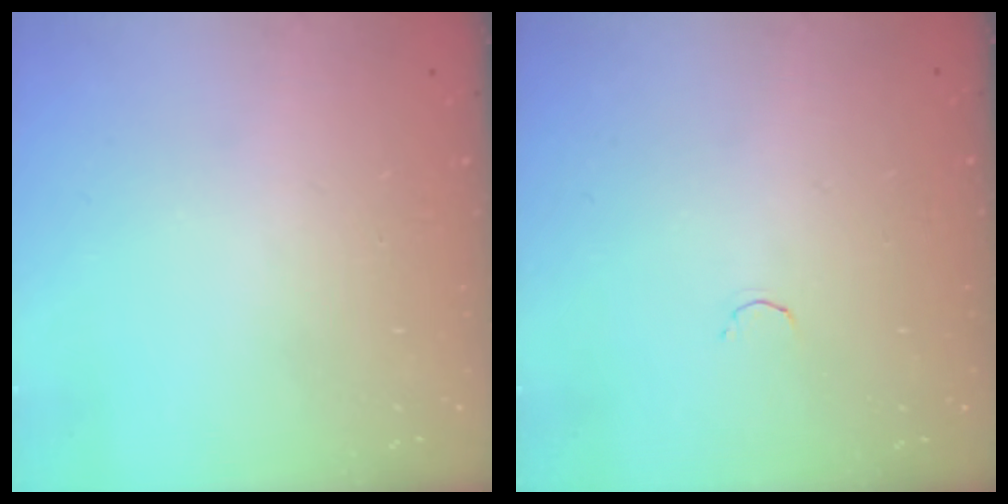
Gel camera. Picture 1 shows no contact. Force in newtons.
{"total": 1.8, "press": 1.7, "slide": 0.4}